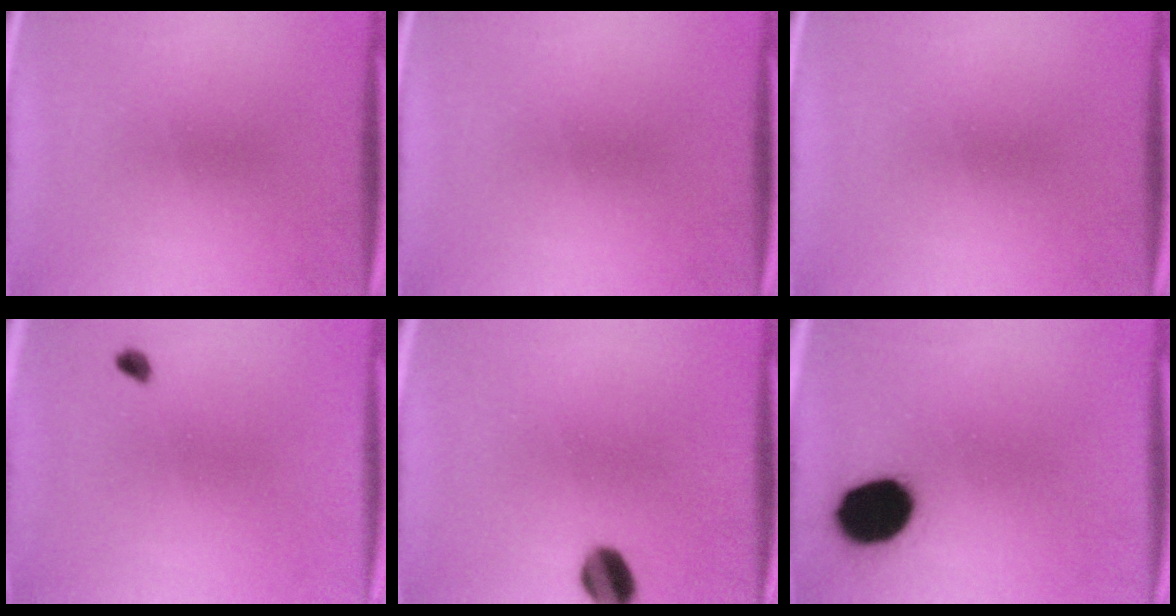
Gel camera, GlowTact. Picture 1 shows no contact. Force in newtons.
{"total": 0.0}
{"total": 0.0}
{"total": 1.4}
{"total": 6.3}
{"total": 14.4}